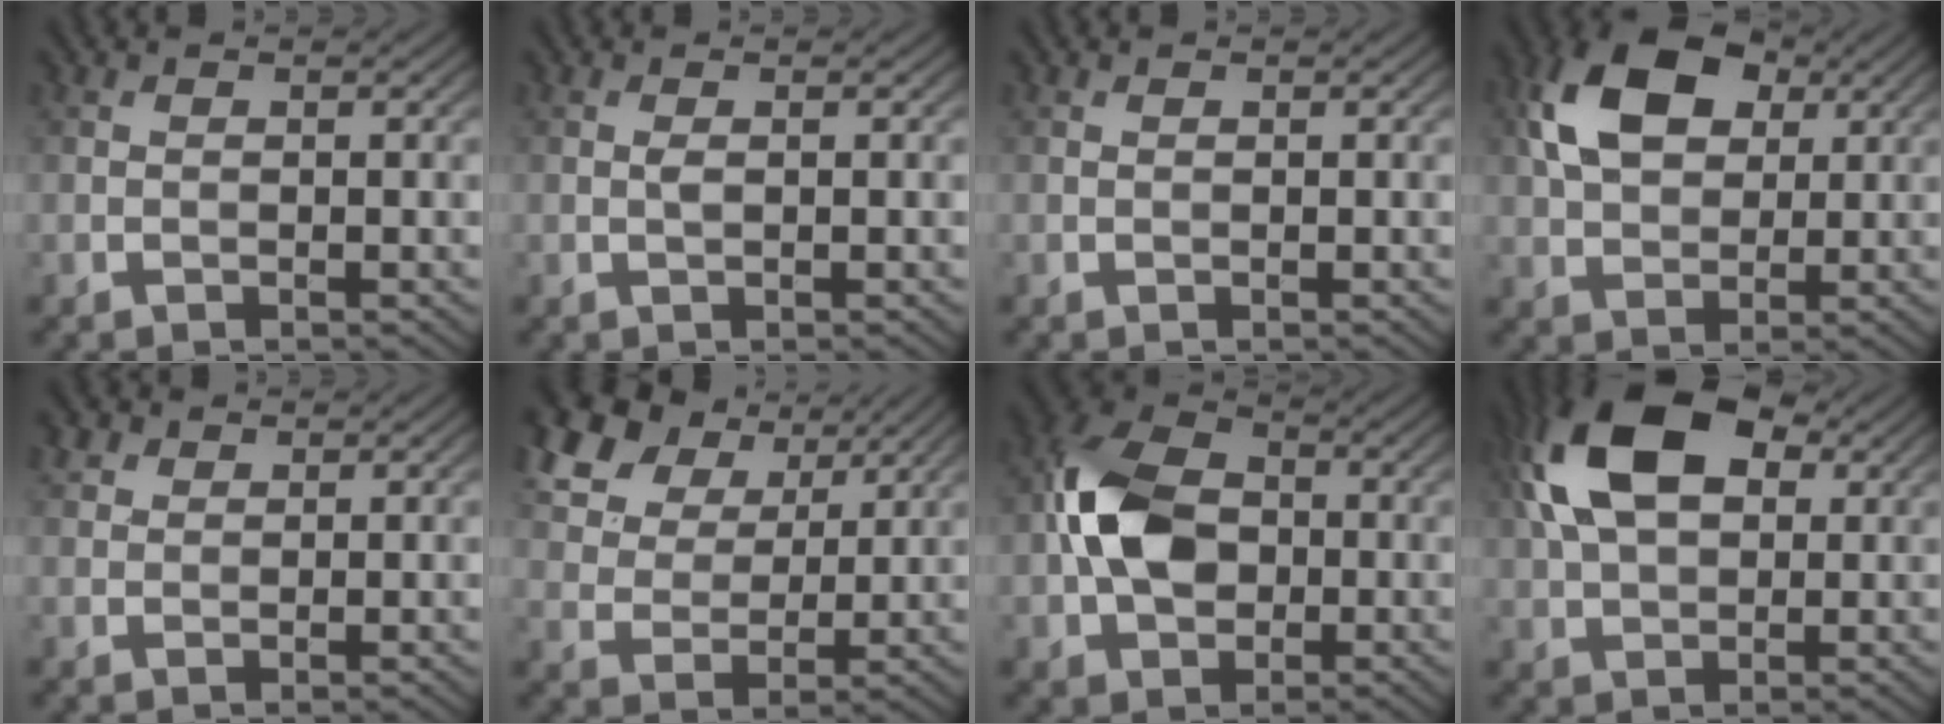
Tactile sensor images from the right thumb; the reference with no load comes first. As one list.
[{"total": 0.8, "force": [0.1, 0.1, 0.7], "torque": [-0.019, 0.002, 0.002]}, {"total": 0.0}, {"total": 11.0, "force": [3.5, 7.2, 7.6], "torque": [-0.170, 0.020, 0.059]}, {"total": 1.9, "force": [1.2, 1.3, 0.6], "torque": [-0.016, 0.006, 0.025]}, {"total": 13.6, "force": [7.9, 8.6, 6.9], "torque": [-0.207, 0.023, 0.166]}, {"total": 10.0, "force": [-0.6, 7.1, 6.9], "torque": [-0.155, 0.013, -0.026]}, {"total": 13.6, "force": [4.3, 8.0, 10.1], "torque": [-0.218, 0.026, 0.071]}]